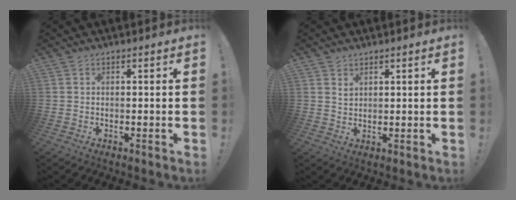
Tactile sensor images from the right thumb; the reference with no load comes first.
{"total": 1.9, "force": [1.5, 1.0, 0.5], "torque": [-0.001, -0.009, 0.028]}